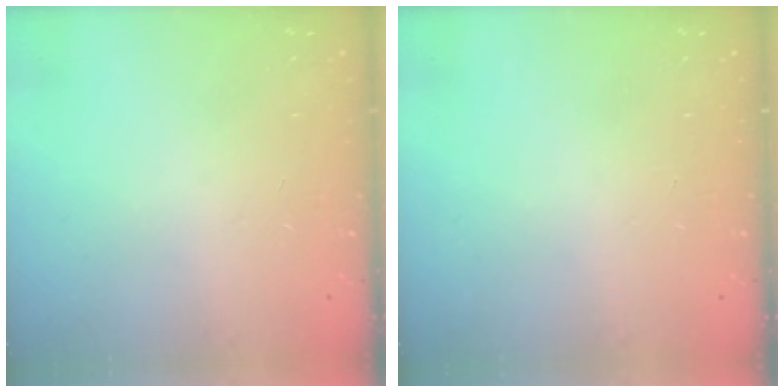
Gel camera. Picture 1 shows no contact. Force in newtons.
{"total": 0.0}